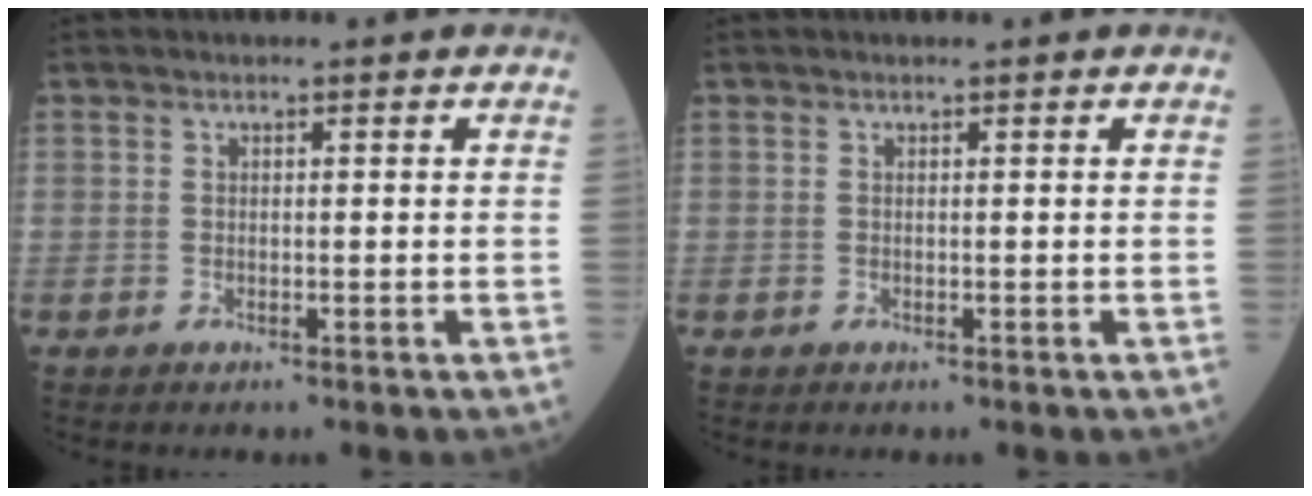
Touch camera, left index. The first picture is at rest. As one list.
[{"total": 0.0}]